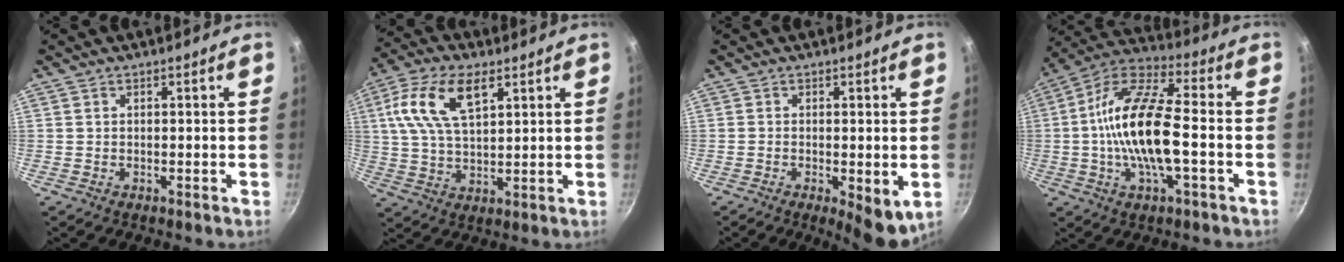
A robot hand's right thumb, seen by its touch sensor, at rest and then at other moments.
{"total": 12.9, "force": [4.9, 6.6, 10.0], "torque": [-0.187, 0.001, 0.087]}
{"total": 6.2, "force": [-1.4, 2.2, 5.6], "torque": [-0.074, -0.010, -0.012]}
{"total": 17.3, "force": [-2.0, 6.1, 16.1], "torque": [-0.307, 0.034, -0.057]}